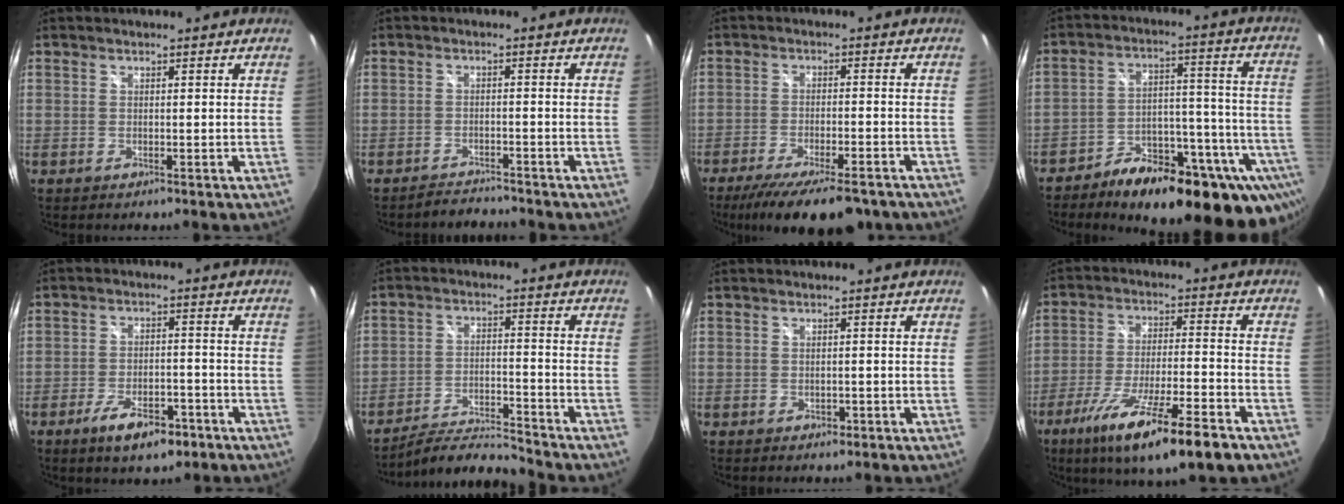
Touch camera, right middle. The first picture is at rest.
{"total": 3.2, "force": [-3.1, 0.7, 0.2], "torque": [-0.016, 0.001, -0.051]}
{"total": 14.7, "force": [-11.2, 3.9, 8.7], "torque": [-0.169, -0.042, -0.167]}
{"total": 26.2, "force": [-18.4, 10.4, 15.4], "torque": [-0.187, 0.018, -0.241]}
{"total": 8.6, "force": [-5.2, 3.6, 5.8], "torque": [-0.119, -0.006, -0.078]}
{"total": 7.7, "force": [-7.6, -0.1, 1.0], "torque": [-0.035, 0.006, -0.133]}
{"total": 1.3, "force": [-0.4, 1.1, 0.5], "torque": [-0.008, -0.003, -0.002]}
{"total": 17.5, "force": [-10.8, 2.8, 13.5], "torque": [-0.249, -0.052, -0.178]}